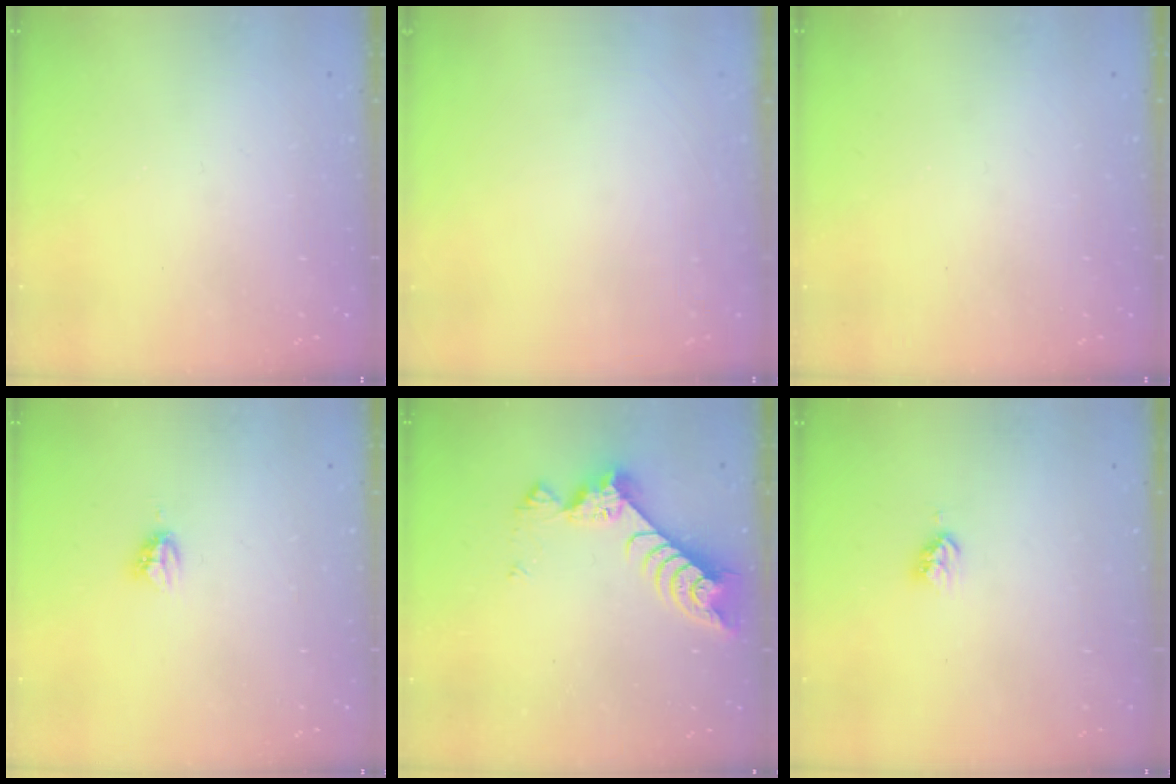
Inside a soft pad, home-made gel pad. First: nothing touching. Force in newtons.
{"total": 0.0}
{"total": 0.0}
{"total": 4.0, "press": 3.9, "slide": 0.7}
{"total": 7.4, "press": 7.3, "slide": 1.0}
{"total": 4.0, "press": 3.9, "slide": 0.4}